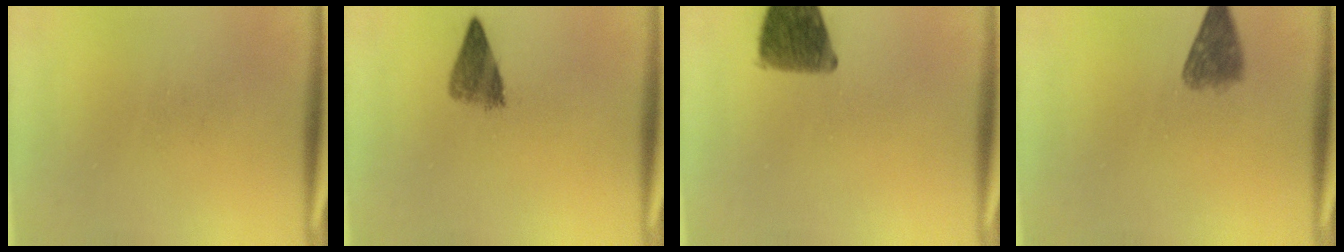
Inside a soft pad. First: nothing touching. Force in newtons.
{"total": 4.3}
{"total": 9.2}
{"total": 4.1}